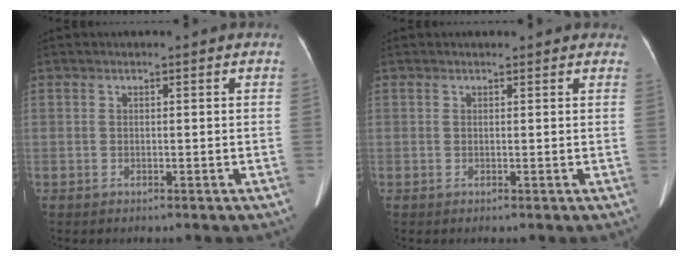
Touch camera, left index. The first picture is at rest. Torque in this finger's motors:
{"motor_torque": [0.49, -0.65, 0.00, 0.00]}